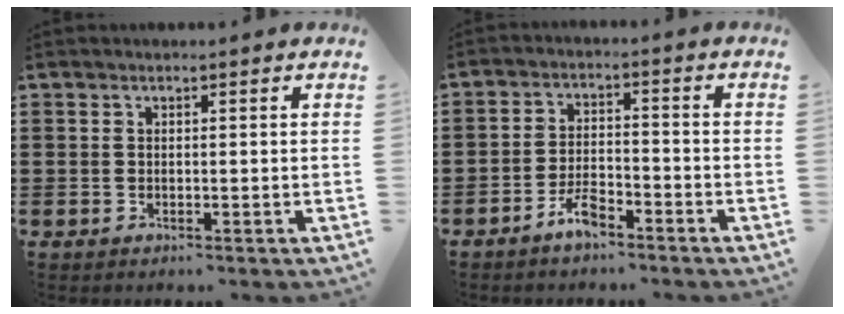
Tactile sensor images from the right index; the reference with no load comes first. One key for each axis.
{"total": 4.5, "fx": -3.5, "fy": 1.5, "fz": 2.5, "tx": -0.056, "ty": 0.008, "tz": -0.069}